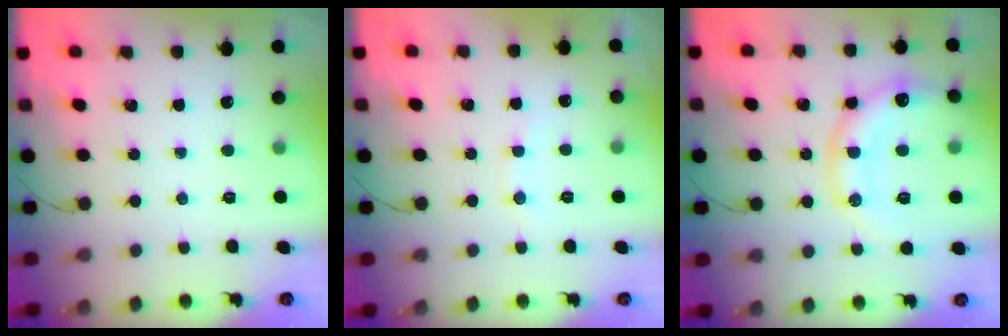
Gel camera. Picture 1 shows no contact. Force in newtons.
{"total": 5.4, "press": 5.4, "slide": 0.7}
{"total": 15.9, "press": 15.8, "slide": 2.0}